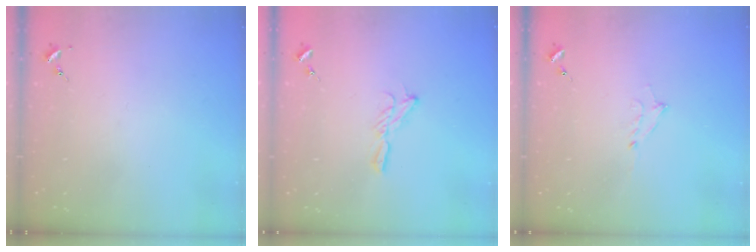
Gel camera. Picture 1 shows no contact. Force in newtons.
{"total": 6.4, "press": 6.4, "slide": 0.4}
{"total": 5.2, "press": 5.2, "slide": 0.3}